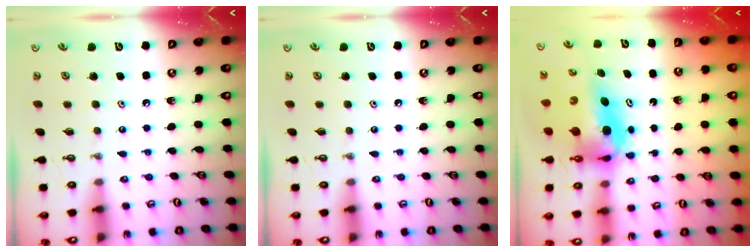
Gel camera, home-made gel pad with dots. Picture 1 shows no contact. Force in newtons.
{"total": 0.0}
{"total": 10.1, "press": 7.5, "slide": 6.9}